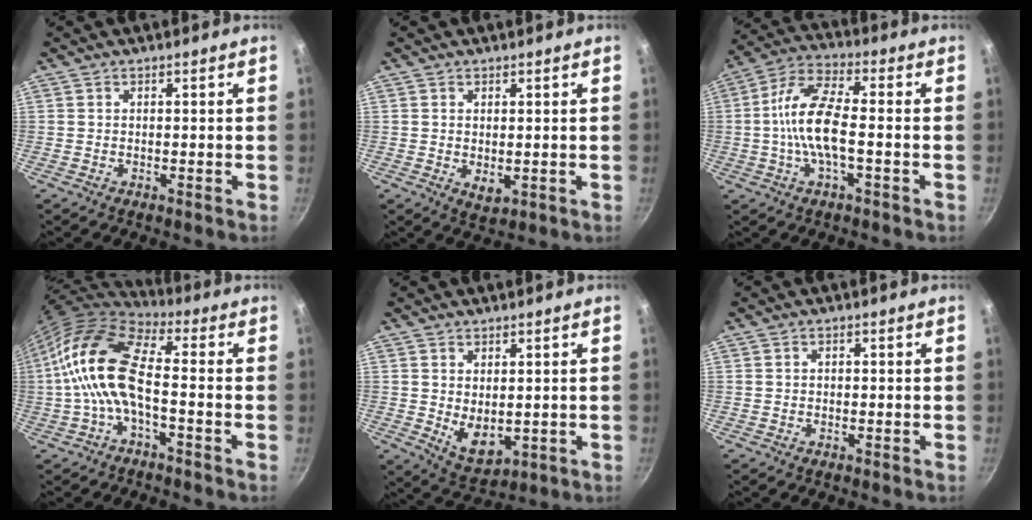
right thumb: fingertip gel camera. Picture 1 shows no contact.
{"total": 3.1, "force": [0.2, 1.8, 2.5], "torque": [-0.039, -0.010, 0.006]}
{"total": 11.7, "force": [-1.5, 4.4, 10.8], "torque": [-0.212, 0.031, -0.045]}
{"total": 12.8, "force": [-1.6, 5.4, 11.5], "torque": [-0.225, 0.032, -0.045]}
{"total": 6.7, "force": [0.8, 4.1, 5.3], "torque": [-0.072, -0.022, 0.030]}
{"total": 0.5, "force": [-0.1, 0.4, 0.3], "torque": [-0.003, 0.004, 0.000]}